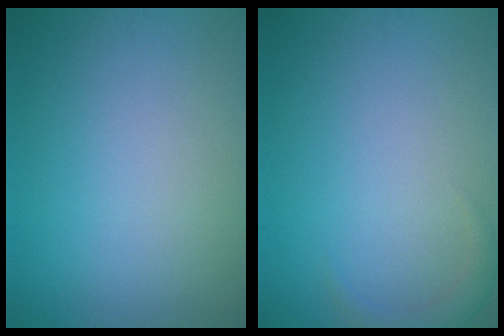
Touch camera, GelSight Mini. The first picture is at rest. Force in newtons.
{"total": 1.4, "press": 1.4, "slide": 0.1}